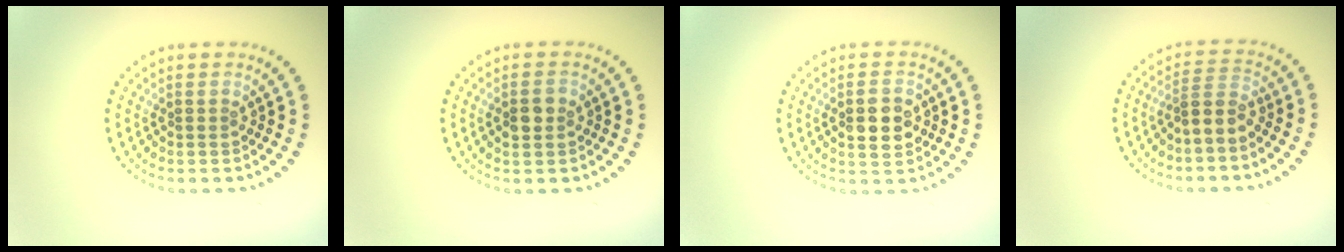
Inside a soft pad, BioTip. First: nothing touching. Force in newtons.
{"total": 2.4, "press": 2.4, "slide": 0.1}
{"total": 3.6, "press": 3.6, "slide": 0.2}
{"total": 2.0, "press": 1.5, "slide": 1.4}